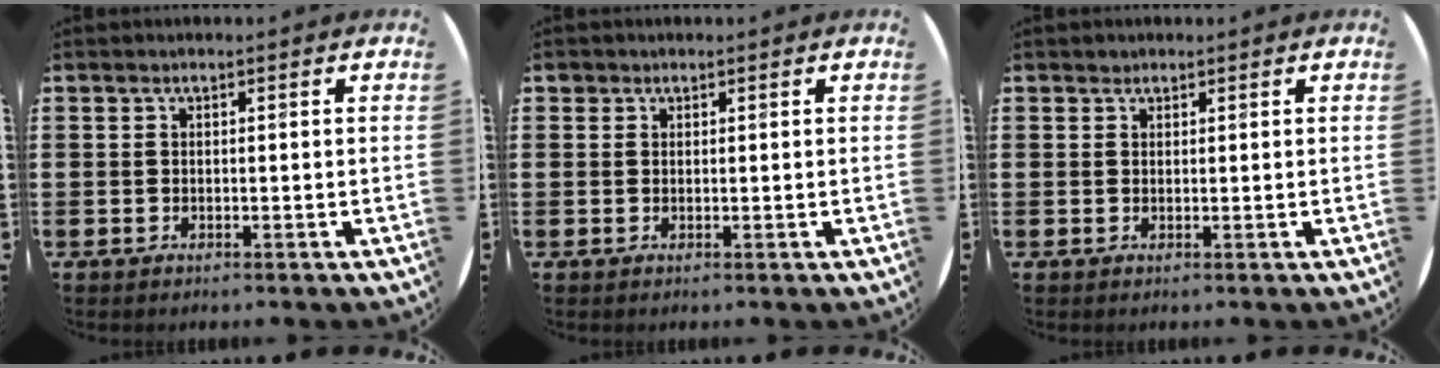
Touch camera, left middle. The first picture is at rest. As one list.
[{"total": 0.6, "force": [0.5, 0.4, -0.1], "torque": [0.010, 0.001, 0.007]}, {"total": 0.9, "force": [0.9, 0.4, -0.1], "torque": [0.001, 0.002, 0.017]}]